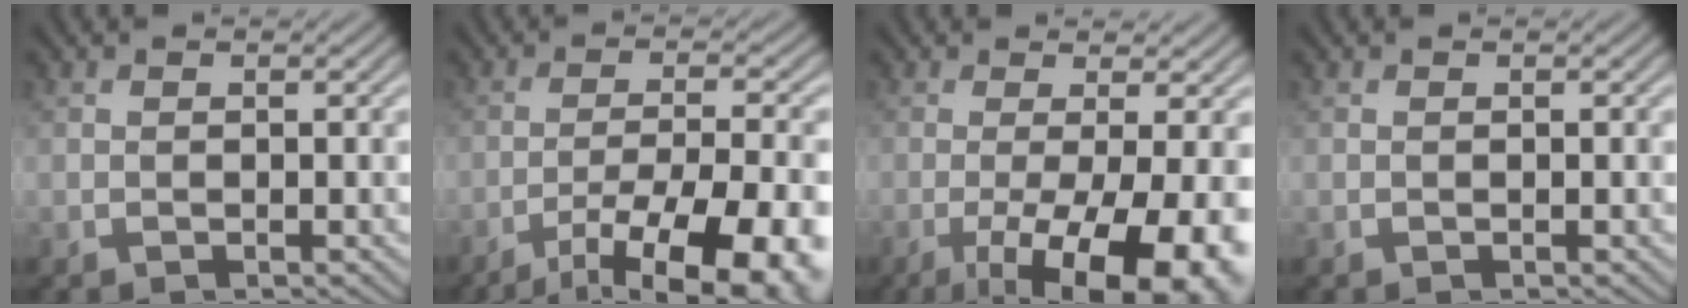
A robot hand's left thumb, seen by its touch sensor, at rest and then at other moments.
{"total": 14.6, "force": [-9.3, 4.0, 10.5], "torque": [-0.174, -0.029, -0.124]}
{"total": 13.0, "force": [-4.4, 3.7, 11.7], "torque": [-0.162, -0.009, -0.055]}
{"total": 0.0}